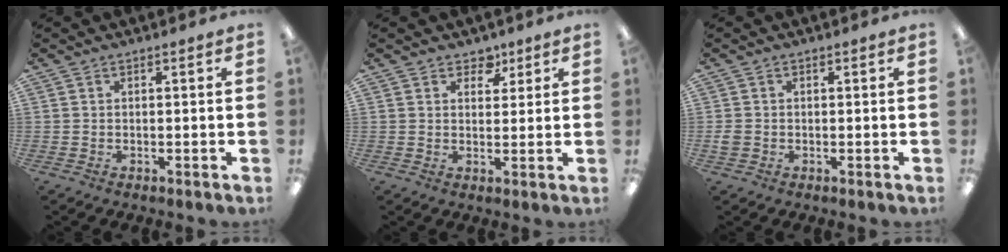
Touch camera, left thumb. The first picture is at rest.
{"total": 4.1, "force": [2.8, 2.8, 1.1], "torque": [0.002, -0.015, 0.045]}
{"total": 1.7, "force": [-0.4, 1.5, 0.6], "torque": [-0.008, 0.003, -0.008]}